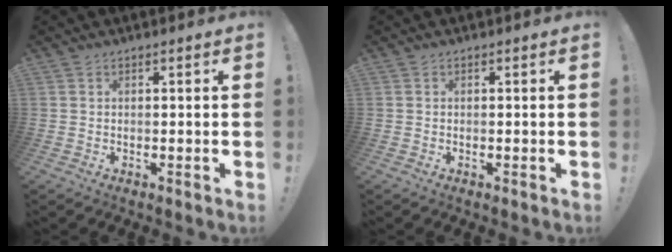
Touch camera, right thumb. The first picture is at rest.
{"total": 0.0}